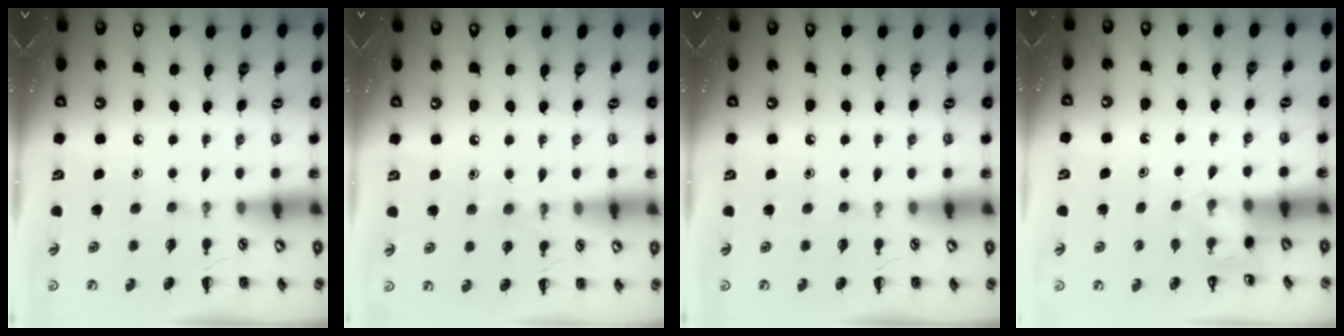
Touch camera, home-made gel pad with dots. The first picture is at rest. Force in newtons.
{"total": 6.5, "press": 6.3, "slide": 1.6}
{"total": 0.0}
{"total": 4.8, "press": 4.6, "slide": 1.2}